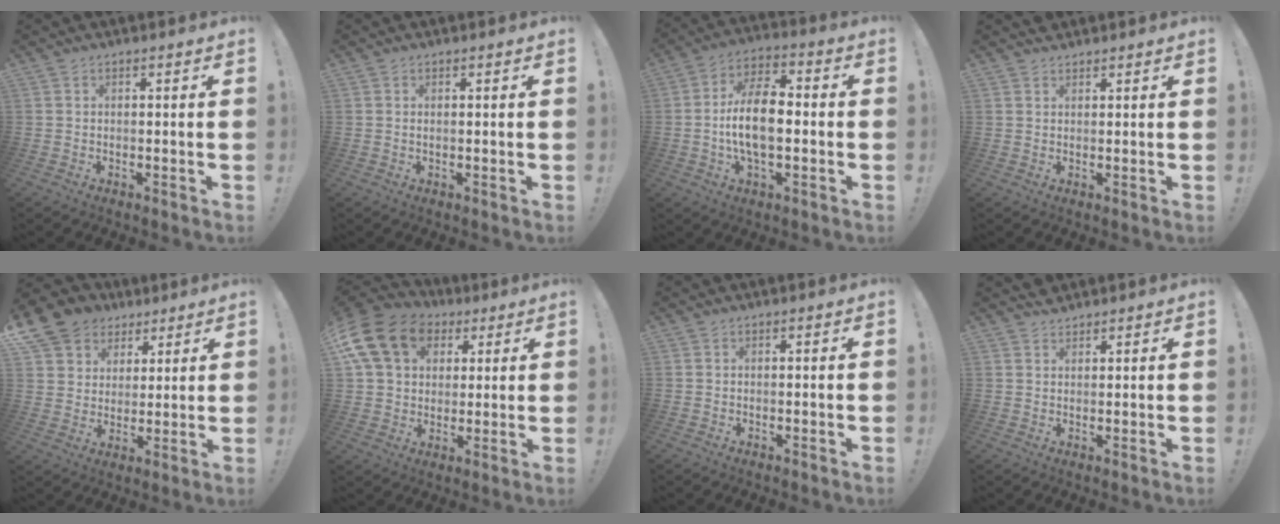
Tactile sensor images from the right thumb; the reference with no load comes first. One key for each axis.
{"total": 0.6, "fx": 0.0, "fy": 0.1, "fz": 0.6, "tx": -0.012, "ty": 0.002, "tz": 0.000}
{"total": 13.0, "fx": -2.0, "fy": 6.7, "fz": 11.0, "tx": -0.198, "ty": 0.007, "tz": -0.039}
{"total": 1.5, "fx": 1.3, "fy": 0.8, "fz": 0.0, "tx": 0.001, "ty": -0.005, "tz": 0.025}
{"total": 10.9, "fx": 5.8, "fy": 8.8, "fz": 2.9, "tx": -0.037, "ty": -0.041, "tz": 0.117}
{"total": 17.7, "fx": 7.2, "fy": 13.4, "fz": 9.1, "tx": -0.149, "ty": -0.023, "tz": 0.143}
{"total": 0.0}
{"total": 2.4, "fx": 2.1, "fy": 1.1, "fz": 0.2, "tx": 0.003, "ty": -0.016, "tz": 0.040}